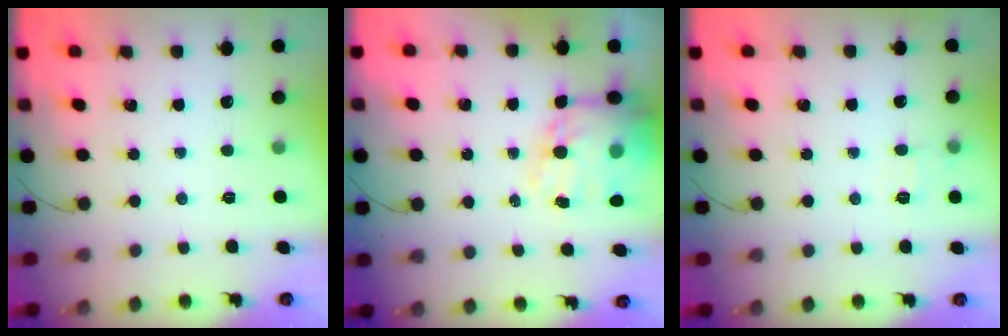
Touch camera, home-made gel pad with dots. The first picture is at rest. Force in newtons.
{"total": 18.0, "press": 17.5, "slide": 4.0}
{"total": 5.6, "press": 5.4, "slide": 1.4}